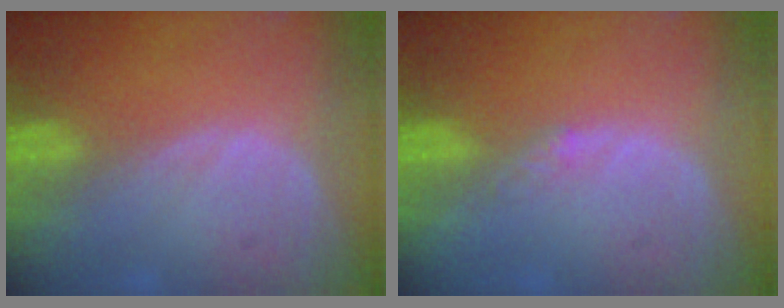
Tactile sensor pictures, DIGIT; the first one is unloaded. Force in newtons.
{"total": 1.6, "press": 1.3, "slide": 0.9}